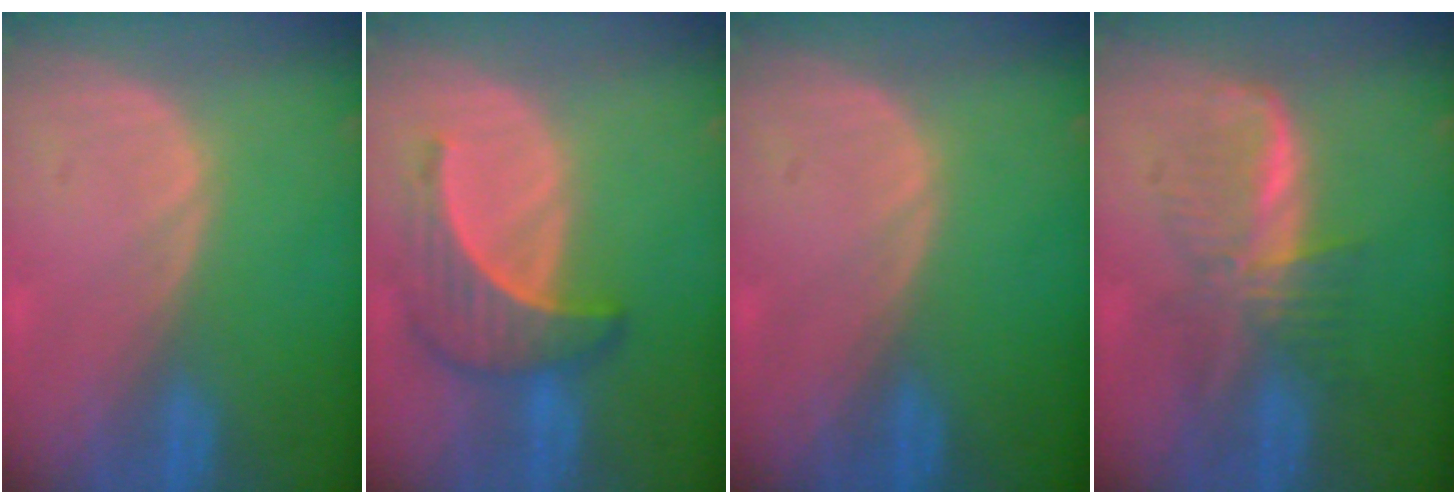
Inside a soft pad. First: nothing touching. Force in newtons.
{"total": 6.4, "press": 6.4, "slide": 0.3}
{"total": 0.0}
{"total": 6.1, "press": 6.1, "slide": 0.4}